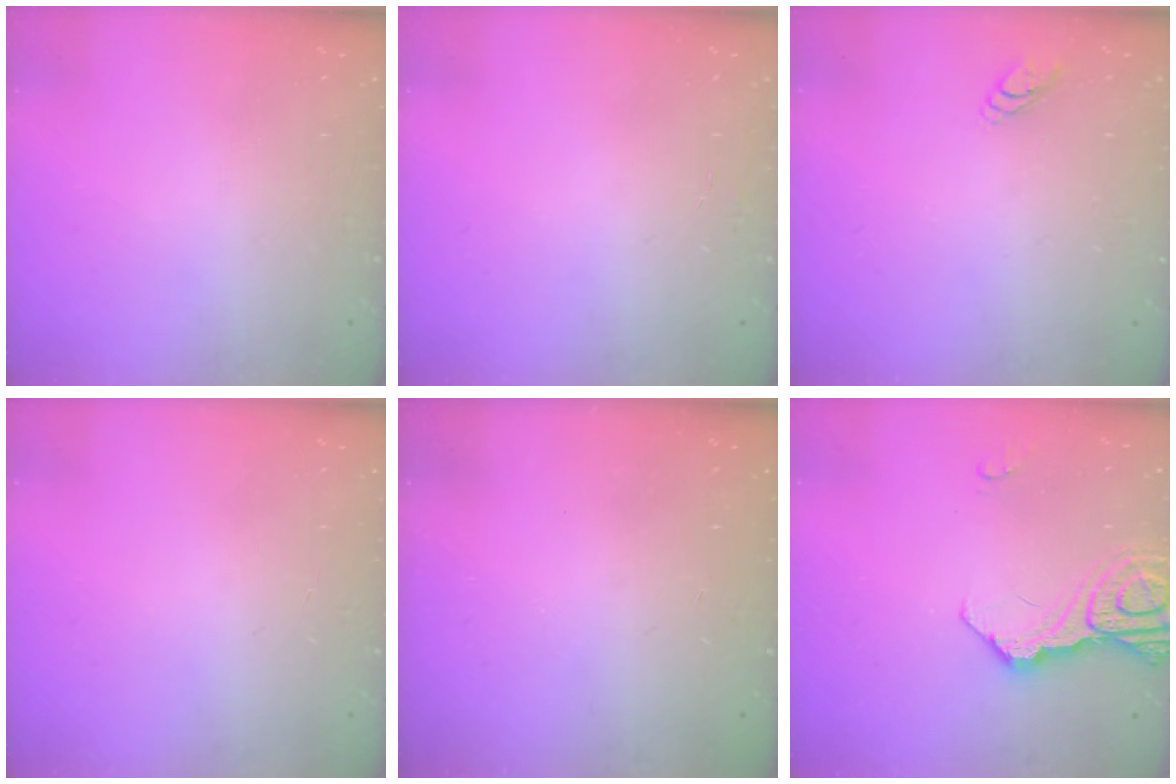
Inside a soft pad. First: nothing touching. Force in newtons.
{"total": 1.3, "press": 1.3, "slide": 0.1}
{"total": 2.8, "press": 2.8, "slide": 0.3}
{"total": 2.3, "press": 2.3, "slide": 0.2}
{"total": 0.0}
{"total": 16.5, "press": 16.4, "slide": 1.8}